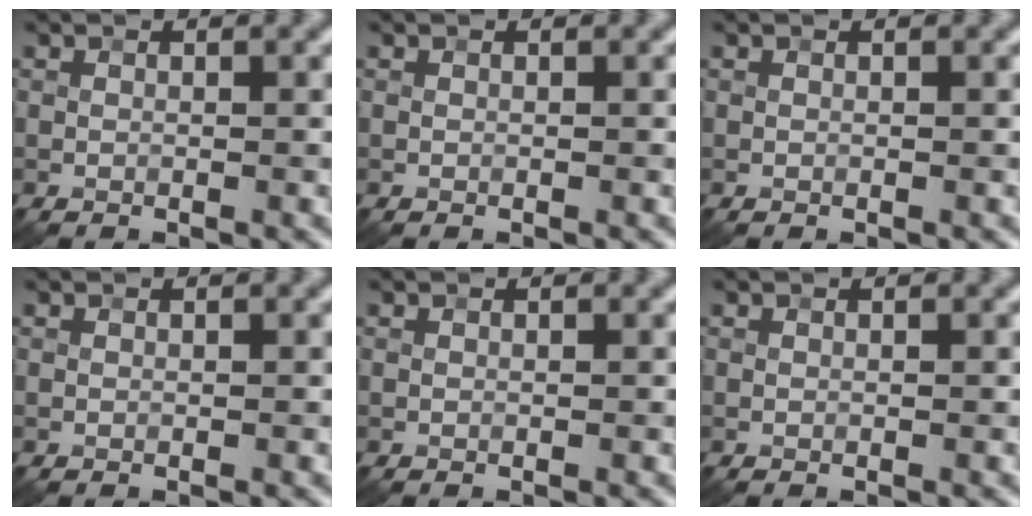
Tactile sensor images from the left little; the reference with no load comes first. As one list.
[{"total": 0.0}, {"total": 0.0}, {"total": 0.0}, {"total": 0.0}, {"total": 0.0}]